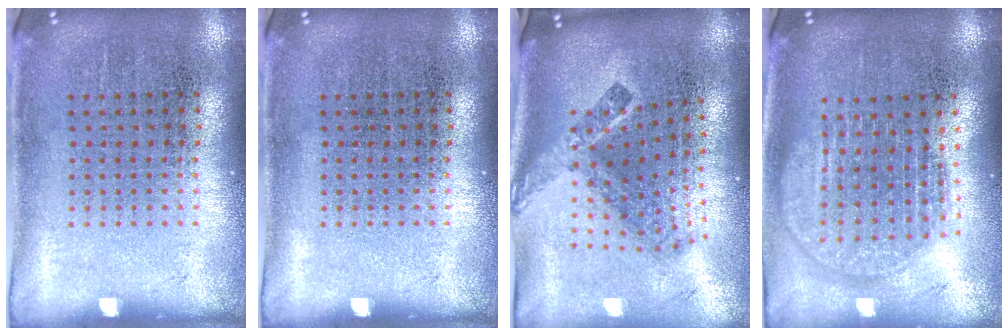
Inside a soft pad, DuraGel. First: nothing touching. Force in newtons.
{"total": 0.0}
{"total": 2.4, "press": 1.6, "slide": 1.9}
{"total": 1.8, "press": 1.6, "slide": 0.9}